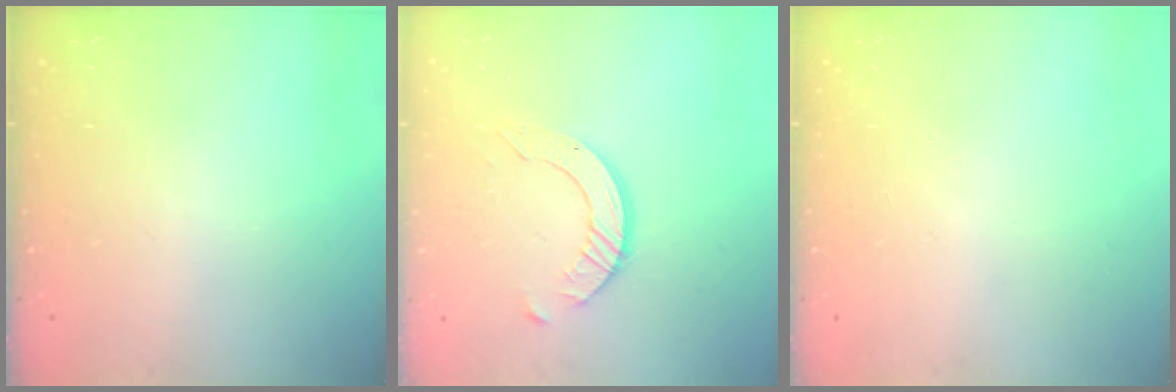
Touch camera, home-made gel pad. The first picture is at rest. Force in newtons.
{"total": 8.0, "press": 7.9, "slide": 0.8}
{"total": 0.0}